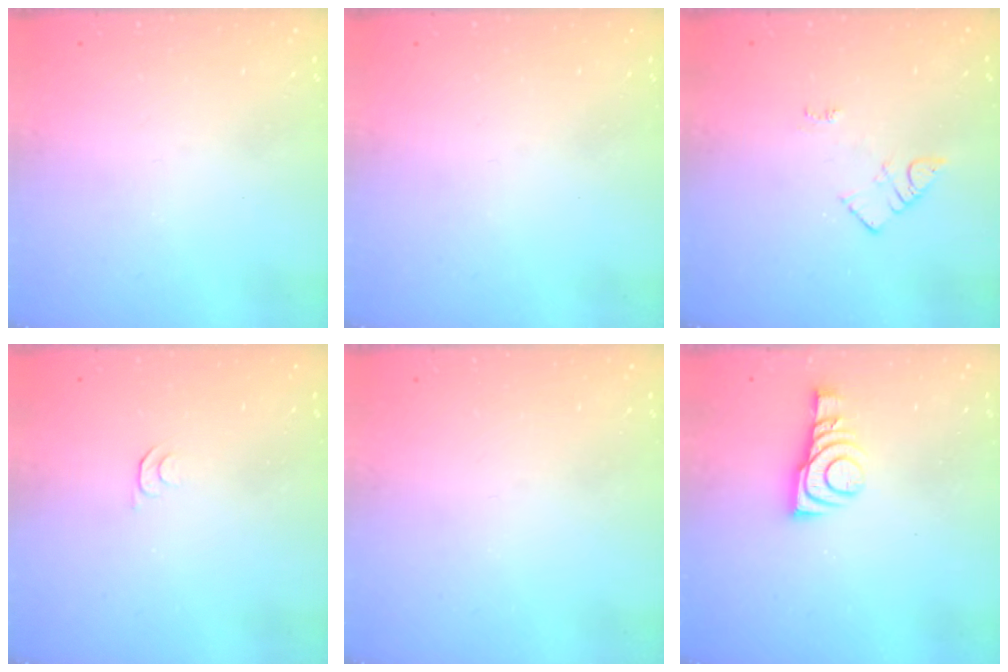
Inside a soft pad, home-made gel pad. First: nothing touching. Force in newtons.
{"total": 0.0}
{"total": 4.5, "press": 4.5, "slide": 0.6}
{"total": 3.9, "press": 3.8, "slide": 0.5}
{"total": 0.0}
{"total": 9.1, "press": 9.1, "slide": 0.4}